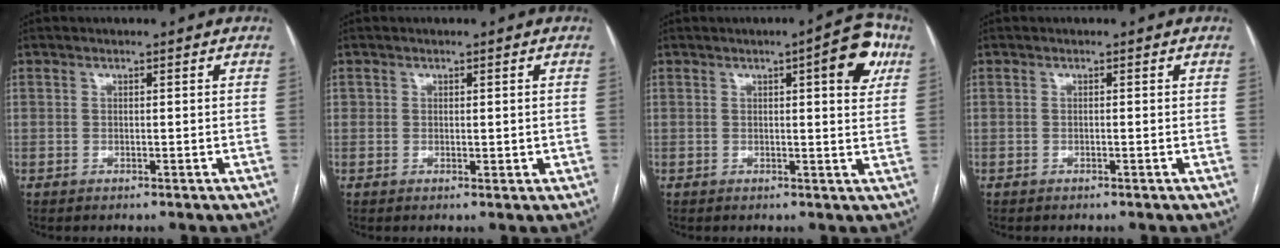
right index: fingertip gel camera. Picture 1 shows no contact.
{"total": 1.5, "force": [0.5, 1.3, 0.5], "torque": [-0.002, -0.001, 0.008]}
{"total": 7.1, "force": [2.8, 1.2, 6.4], "torque": [-0.077, 0.005, 0.027]}
{"total": 0.0}